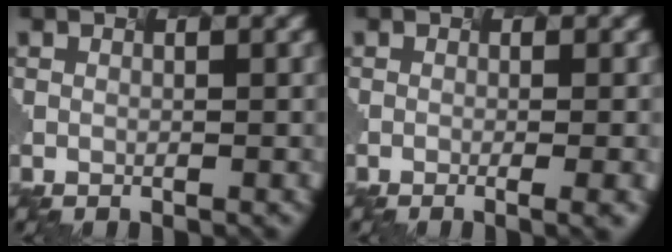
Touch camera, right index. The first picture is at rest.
{"total": 3.4, "force": [-1.1, 1.0, 3.1], "torque": [-0.030, 0.003, 0.005]}